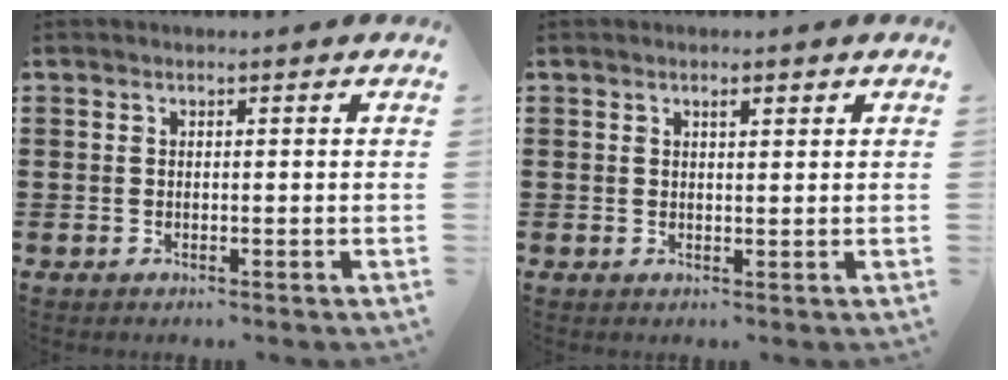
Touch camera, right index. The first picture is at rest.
{"total": 1.4, "force": [0.7, 0.4, 1.1], "torque": [-0.014, 0.000, 0.009]}